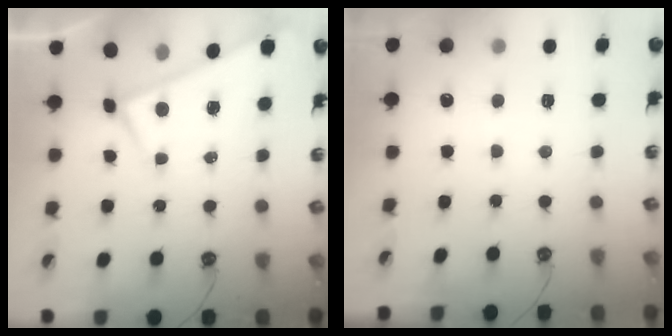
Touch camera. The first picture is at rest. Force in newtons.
{"total": 5.6, "press": 5.6, "slide": 0.5}